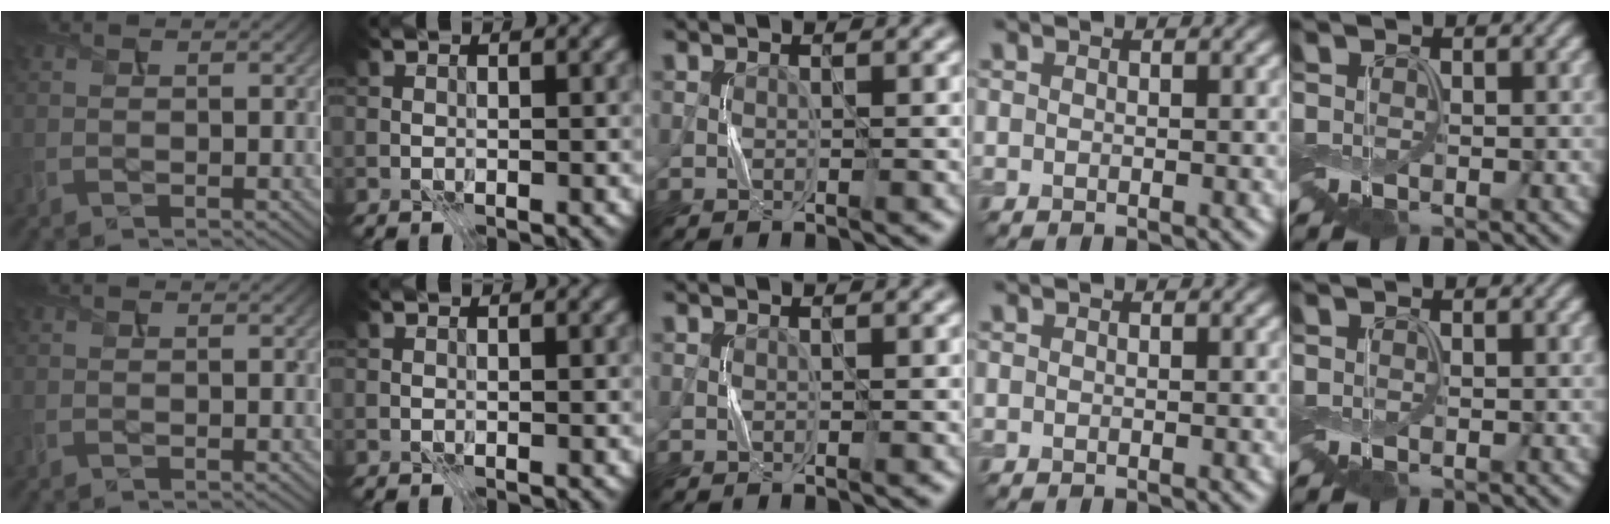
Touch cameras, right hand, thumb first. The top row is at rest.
{}